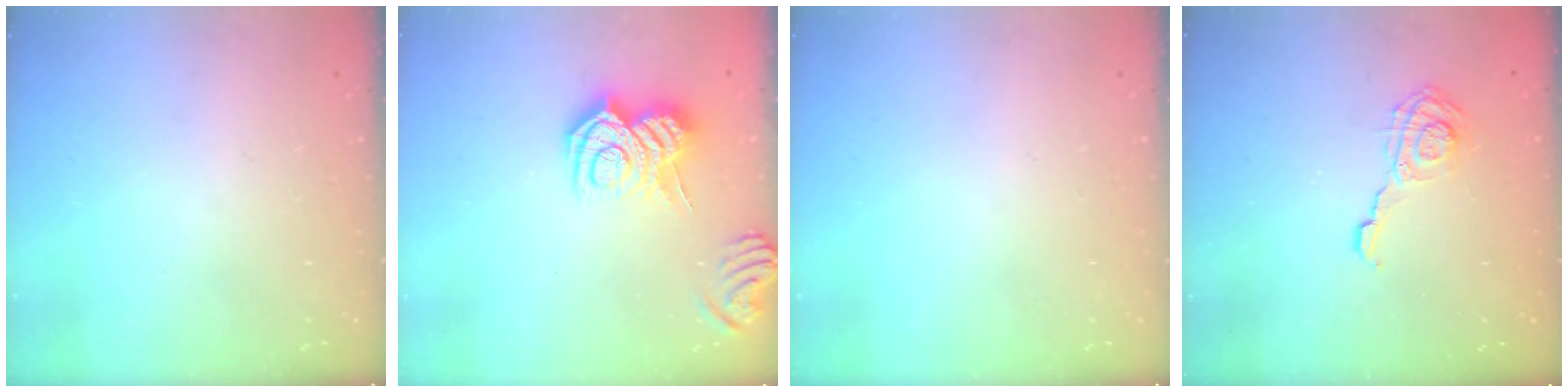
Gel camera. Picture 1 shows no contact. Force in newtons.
{"total": 11.4, "press": 11.4, "slide": 0.6}
{"total": 0.0}
{"total": 8.4, "press": 8.4, "slide": 0.1}